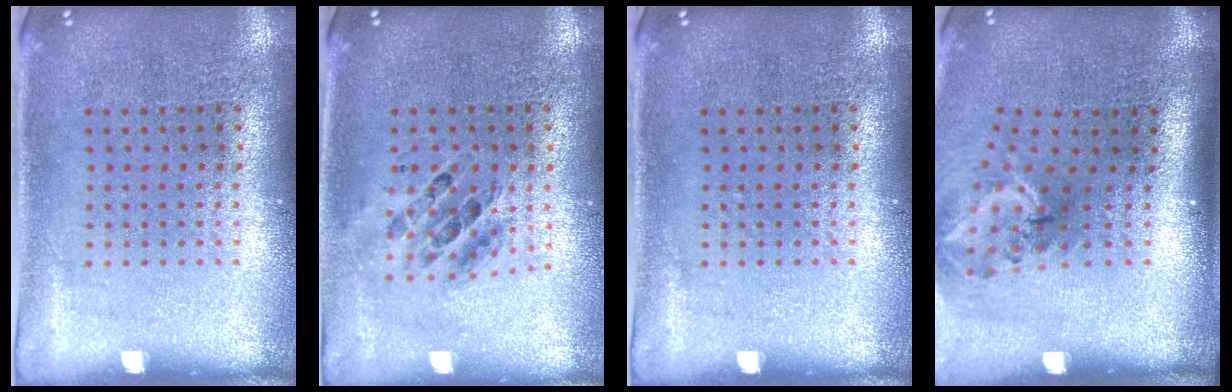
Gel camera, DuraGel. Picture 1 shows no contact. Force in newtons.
{"total": 0.8, "press": 0.7, "slide": 0.2}
{"total": 0.0}
{"total": 1.9, "press": 1.3, "slide": 1.5}